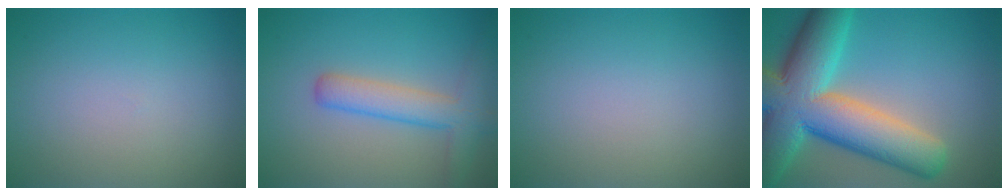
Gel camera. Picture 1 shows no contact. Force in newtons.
{"total": 4.2, "press": 4.2, "slide": 0.2}
{"total": 0.0}
{"total": 13.7, "press": 13.7, "slide": 0.6}